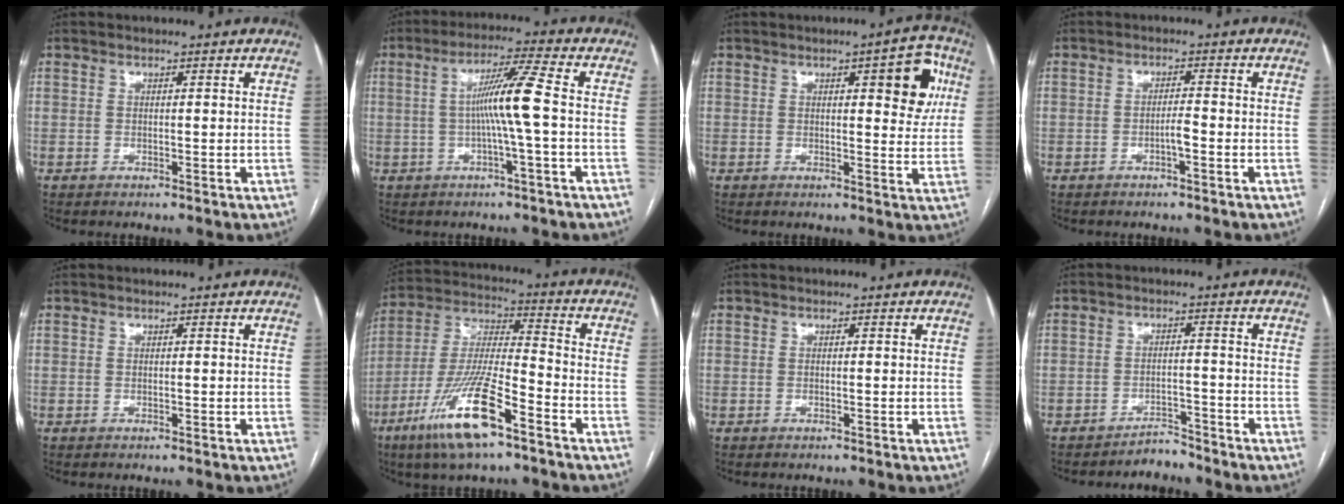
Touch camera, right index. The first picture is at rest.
{"total": 7.9, "force": [-0.4, -1.2, 7.8], "torque": [-0.144, 0.011, -0.008]}
{"total": 8.2, "force": [2.9, 2.4, 7.3], "torque": [-0.080, 0.011, 0.031]}
{"total": 2.0, "force": [-0.9, 0.2, 1.8], "torque": [-0.029, 0.001, -0.017]}
{"total": 0.0}
{"total": 15.5, "force": [-8.8, 2.3, 12.6], "torque": [-0.256, -0.023, -0.162]}
{"total": 0.0}
{"total": 2.9, "force": [-2.7, 0.8, -0.5], "torque": [0.014, -0.002, -0.042]}